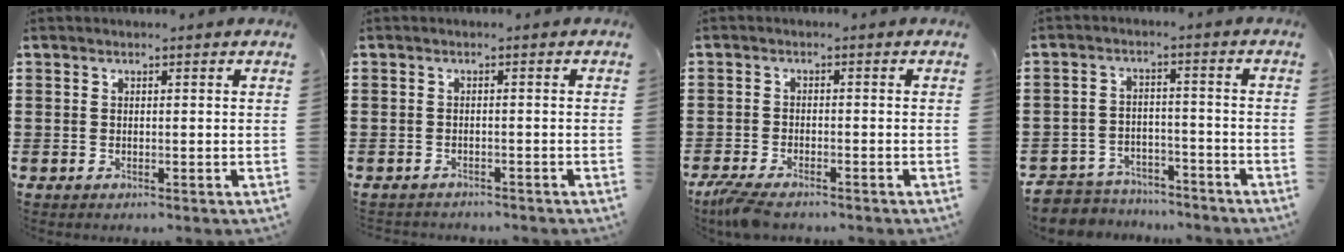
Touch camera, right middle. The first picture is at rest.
{"total": 0.5, "force": [-0.5, -0.1, -0.2], "torque": [0.001, 0.000, -0.011]}
{"total": 3.4, "force": [-2.9, 0.6, 1.6], "torque": [-0.049, -0.007, -0.061]}
{"total": 4.8, "force": [-4.7, 1.2, -0.1], "torque": [-0.017, 0.005, -0.104]}